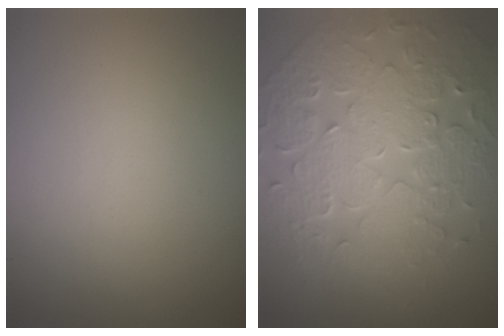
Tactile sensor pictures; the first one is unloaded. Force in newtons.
{"total": 8.9, "press": 6.5, "slide": 6.1}